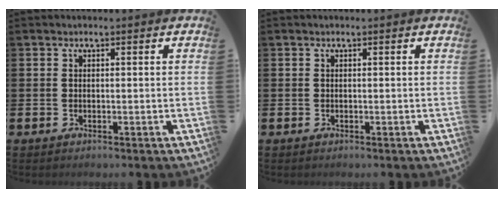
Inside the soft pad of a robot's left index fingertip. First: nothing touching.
{"total": 0.0}